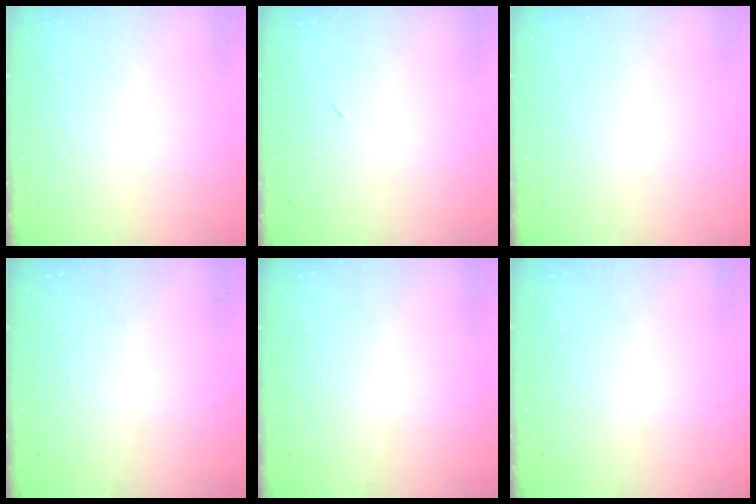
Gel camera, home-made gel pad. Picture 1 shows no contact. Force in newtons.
{"total": 2.3, "press": 2.0, "slide": 1.2}
{"total": 0.0}
{"total": 0.0}
{"total": 0.0}
{"total": 0.0}